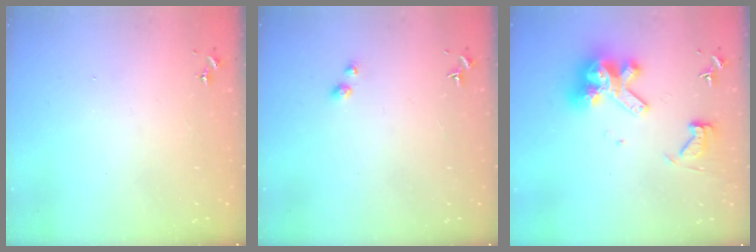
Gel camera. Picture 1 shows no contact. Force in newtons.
{"total": 2.9, "press": 2.8, "slide": 0.4}
{"total": 14.7, "press": 14.6, "slide": 1.8}